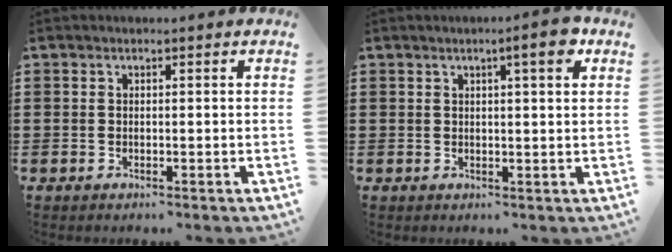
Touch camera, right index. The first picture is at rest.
{"total": 4.2, "force": [2.0, 0.5, 3.6], "torque": [-0.051, -0.004, 0.027]}